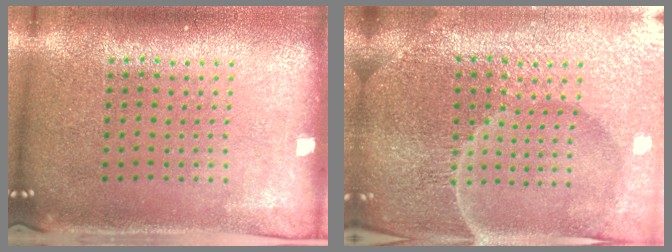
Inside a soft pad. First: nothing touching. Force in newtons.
{"total": 5.9, "press": 5.4, "slide": 2.3}